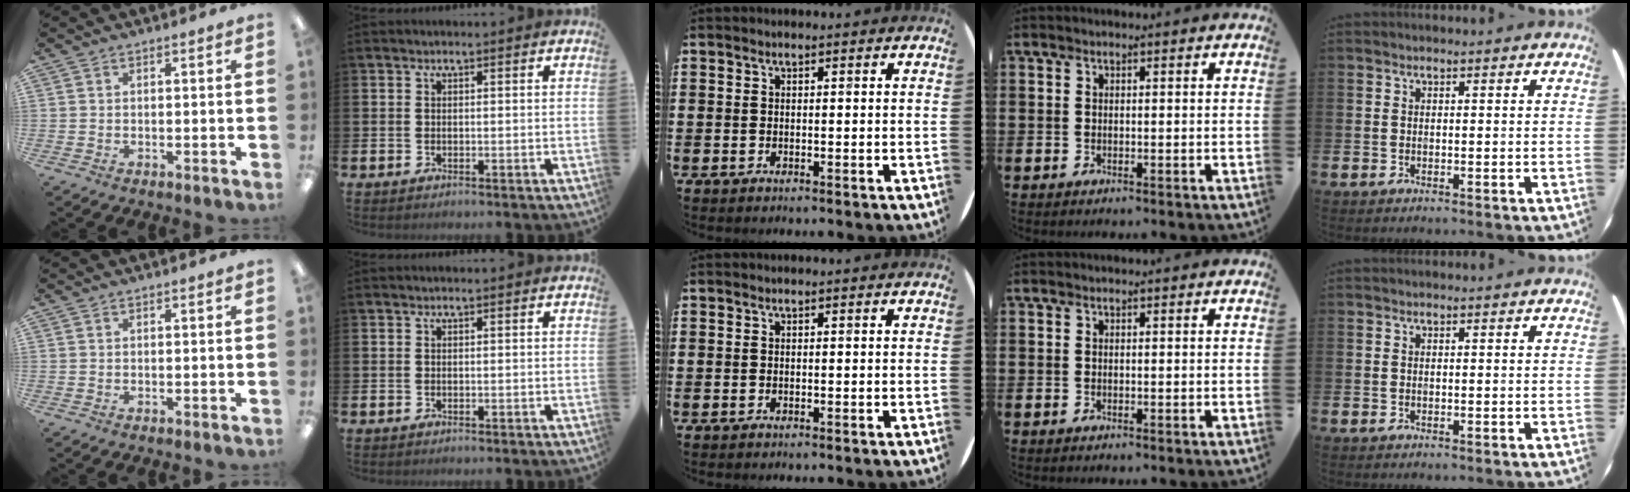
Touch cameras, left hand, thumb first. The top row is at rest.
{}